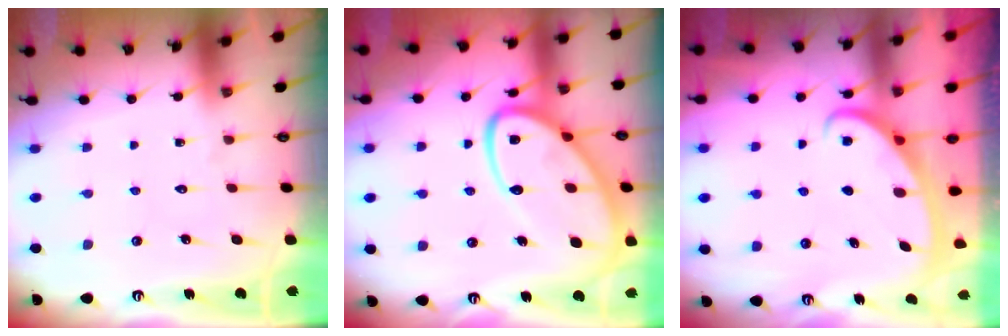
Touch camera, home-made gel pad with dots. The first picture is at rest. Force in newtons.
{"total": 19.6, "press": 19.5, "slide": 1.8}
{"total": 2.7, "press": 2.6, "slide": 0.4}